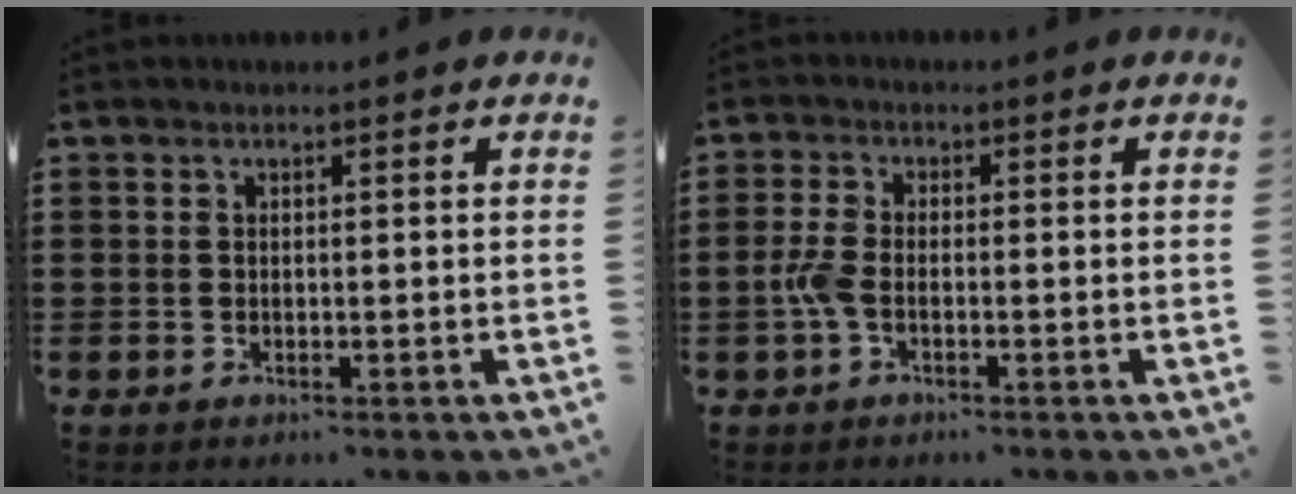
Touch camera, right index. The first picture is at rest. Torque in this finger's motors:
{"motor_torque": [2.05, -0.09, 0.45, 0.12]}